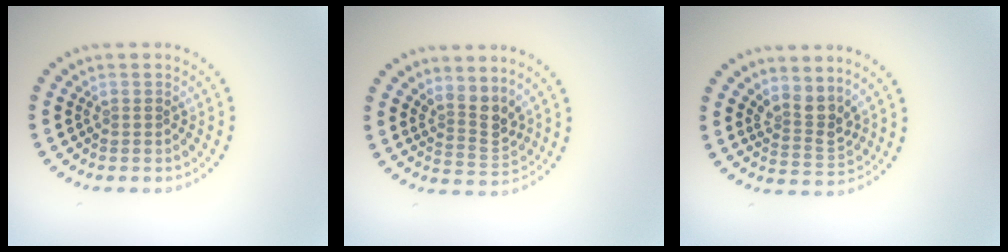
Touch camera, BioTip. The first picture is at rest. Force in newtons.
{"total": 2.8, "press": 2.0, "slide": 2.0}
{"total": 2.8, "press": 2.0, "slide": 1.9}